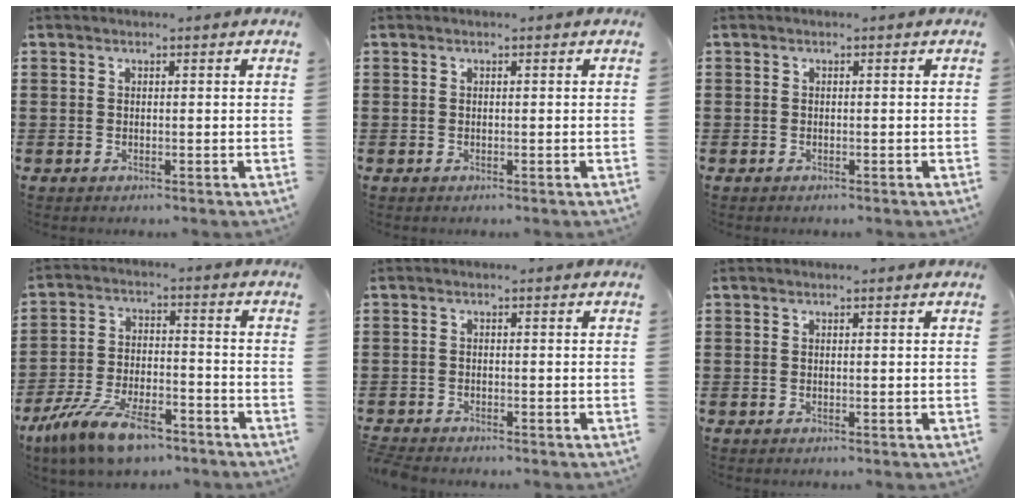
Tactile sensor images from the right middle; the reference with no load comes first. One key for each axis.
{"total": 0.0}
{"total": 0.5, "fx": -0.3, "fy": 0.4, "fz": 0.0, "tx": 0.001, "ty": 0.005, "tz": -0.008}
{"total": 10.6, "fx": -8.2, "fy": 2.8, "fz": 6.2, "tx": -0.135, "ty": 0.014, "tz": -0.159}
{"total": 1.5, "fx": -1.5, "fy": 0.1, "fz": 0.1, "tx": -0.015, "ty": -0.004, "tz": -0.032}
{"total": 0.0}